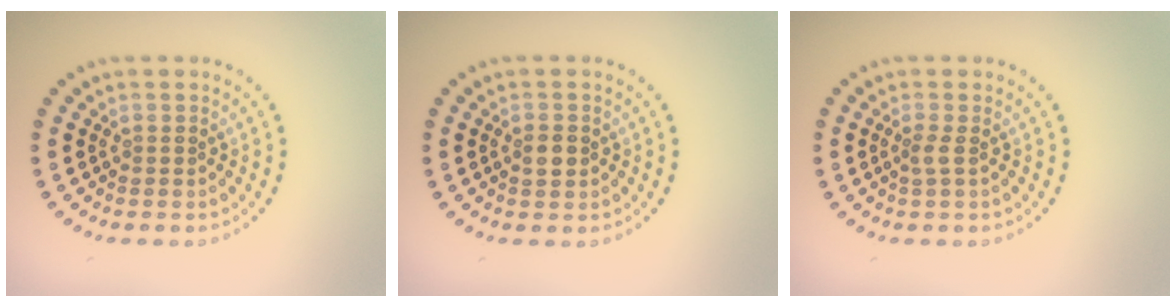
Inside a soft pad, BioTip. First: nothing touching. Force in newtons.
{"total": 1.5, "press": 1.5, "slide": 0.3}
{"total": 0.9, "press": 0.5, "slide": 0.8}